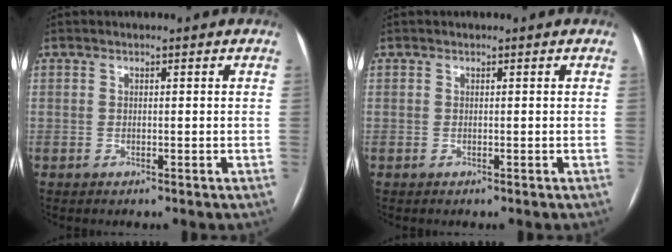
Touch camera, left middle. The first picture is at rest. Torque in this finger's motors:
{"motor_torque": [0.01, -0.04, 0.00, 0.00]}